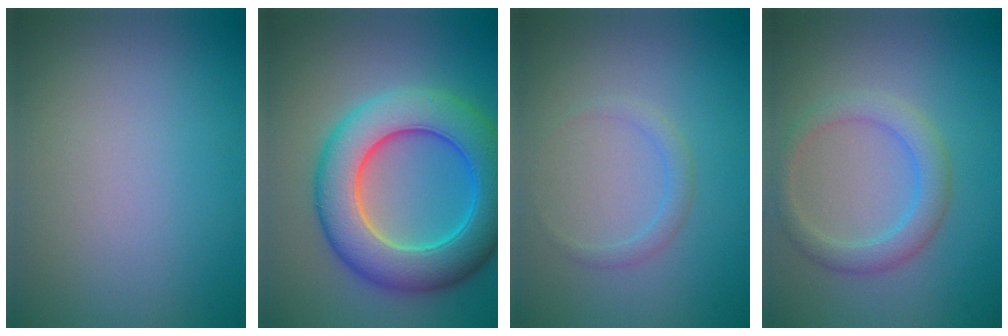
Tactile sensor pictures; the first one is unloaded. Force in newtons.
{"total": 9.4, "press": 9.4, "slide": 0.3}
{"total": 1.2, "press": 1.2, "slide": 0.0}
{"total": 3.0, "press": 3.0, "slide": 0.0}